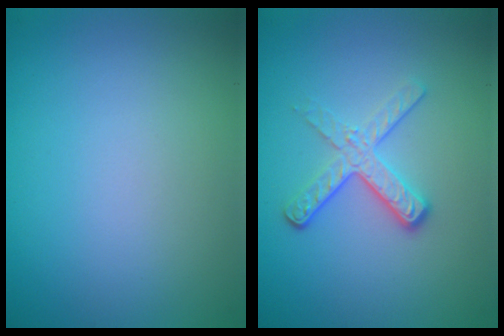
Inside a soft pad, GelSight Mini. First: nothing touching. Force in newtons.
{"total": 3.4, "press": 2.4, "slide": 2.4}